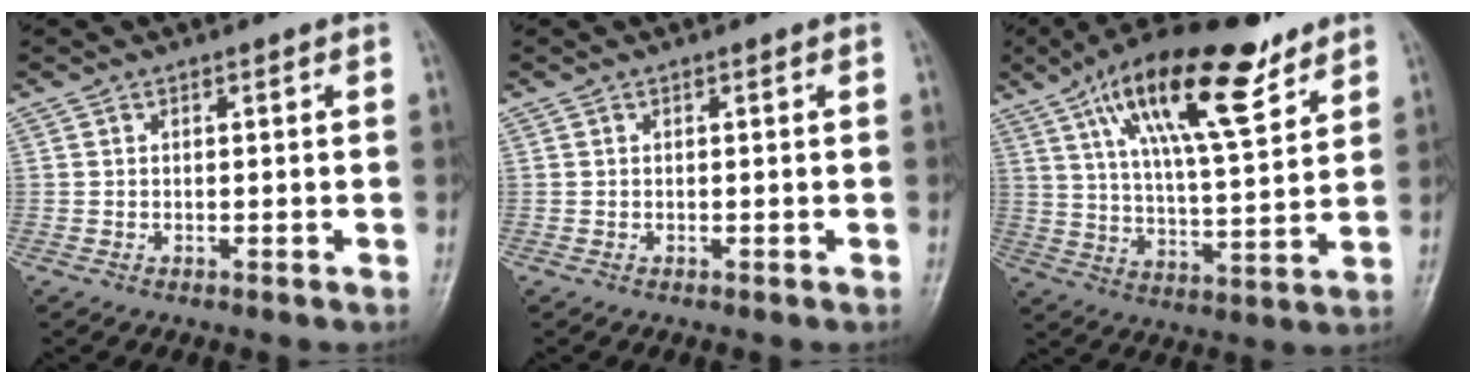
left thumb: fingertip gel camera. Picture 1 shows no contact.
{"total": 0.0}
{"total": 19.4, "force": [11.5, 6.1, 14.4], "torque": [-0.221, -0.041, 0.196]}